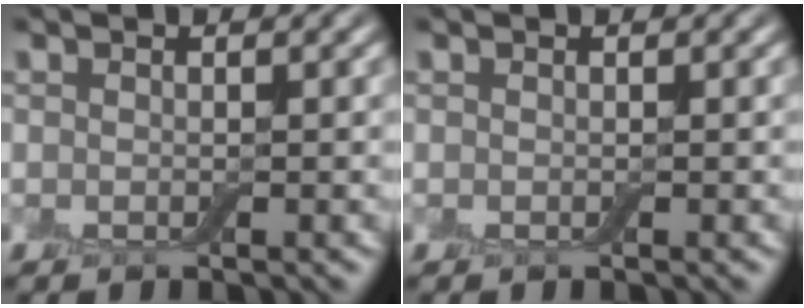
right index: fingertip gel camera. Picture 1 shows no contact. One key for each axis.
{"total": 0.0}